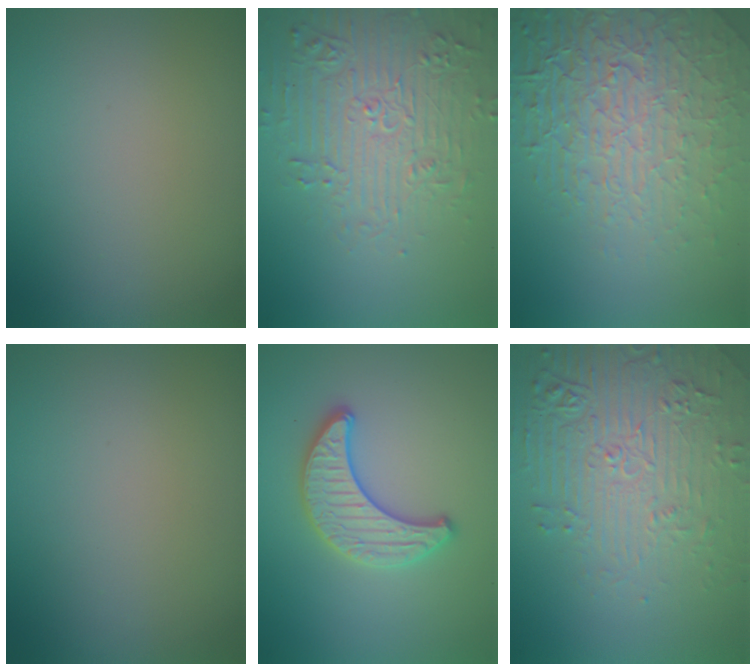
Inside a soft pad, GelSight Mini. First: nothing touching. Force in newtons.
{"total": 4.6, "press": 4.6, "slide": 0.8}
{"total": 9.0, "press": 6.0, "slide": 6.6}
{"total": 0.0}
{"total": 3.4, "press": 3.3, "slide": 0.5}
{"total": 4.9, "press": 4.5, "slide": 2.0}